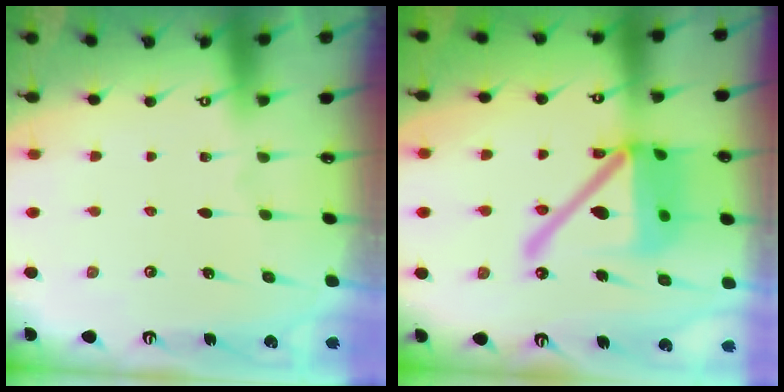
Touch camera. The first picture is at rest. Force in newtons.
{"total": 20.3, "press": 20.0, "slide": 3.5}